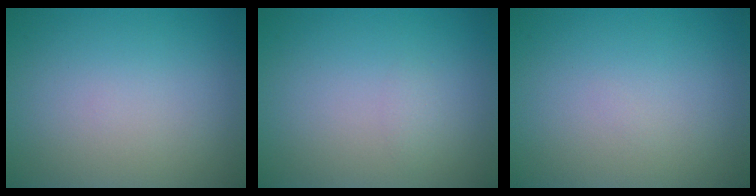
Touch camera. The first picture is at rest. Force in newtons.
{"total": 0.6, "press": 0.6, "slide": 0.0}
{"total": 0.0}